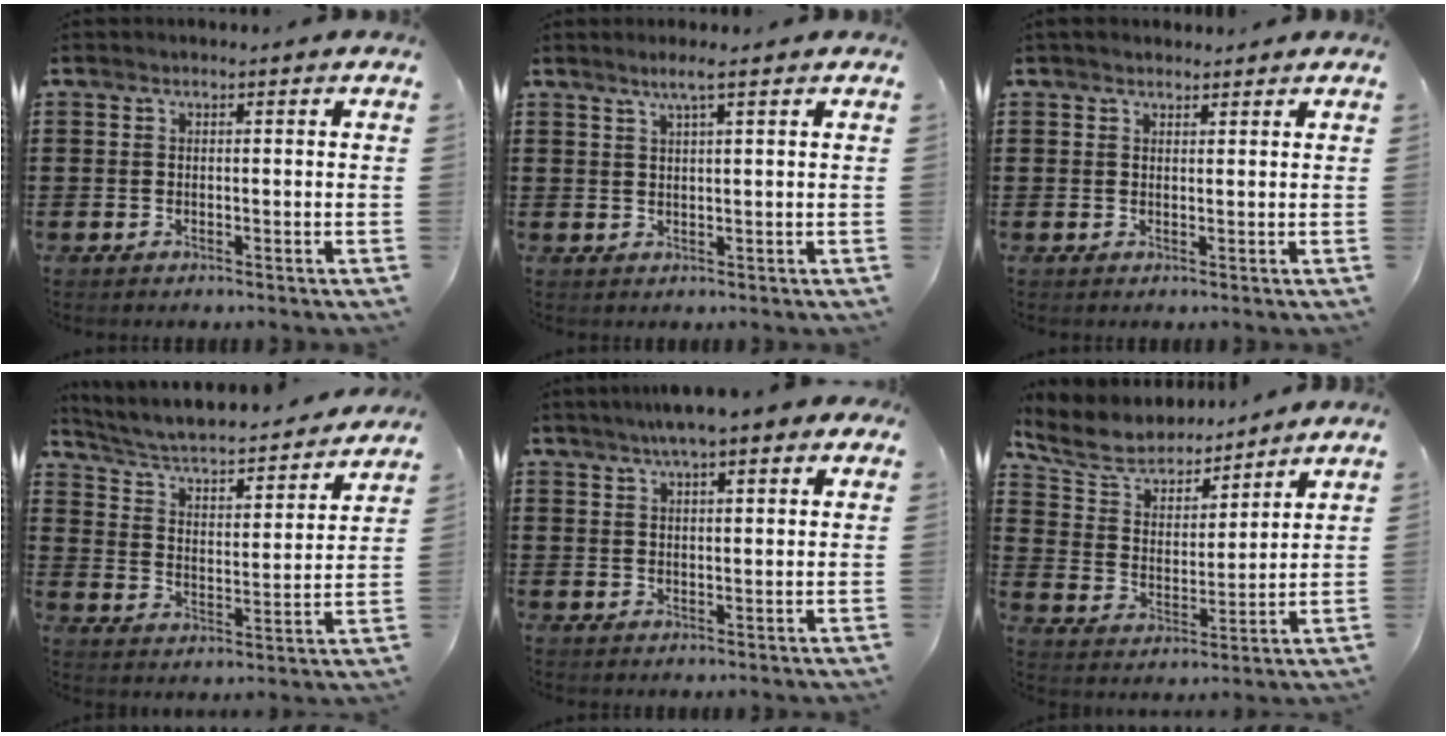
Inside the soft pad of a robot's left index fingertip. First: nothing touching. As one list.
[{"total": 2.7, "force": [1.8, -0.1, 2.0], "torque": [-0.042, 0.001, 0.031]}, {"total": 1.4, "force": [1.2, 0.7, 0.1], "torque": [-0.006, 0.006, 0.024]}, {"total": 4.1, "force": [3.6, 0.7, 1.9], "torque": [-0.055, -0.034, 0.051]}, {"total": 4.8, "force": [3.5, 0.6, 3.2], "torque": [-0.070, 0.003, 0.061]}, {"total": 7.0, "force": [6.3, 2.4, 1.8], "torque": [-0.071, -0.035, 0.109]}]